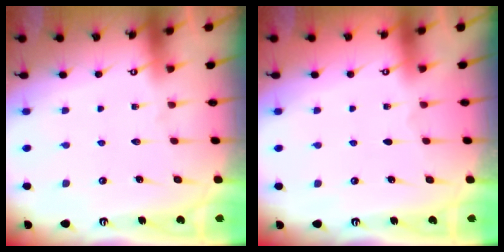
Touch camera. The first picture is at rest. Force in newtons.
{"total": 0.0}